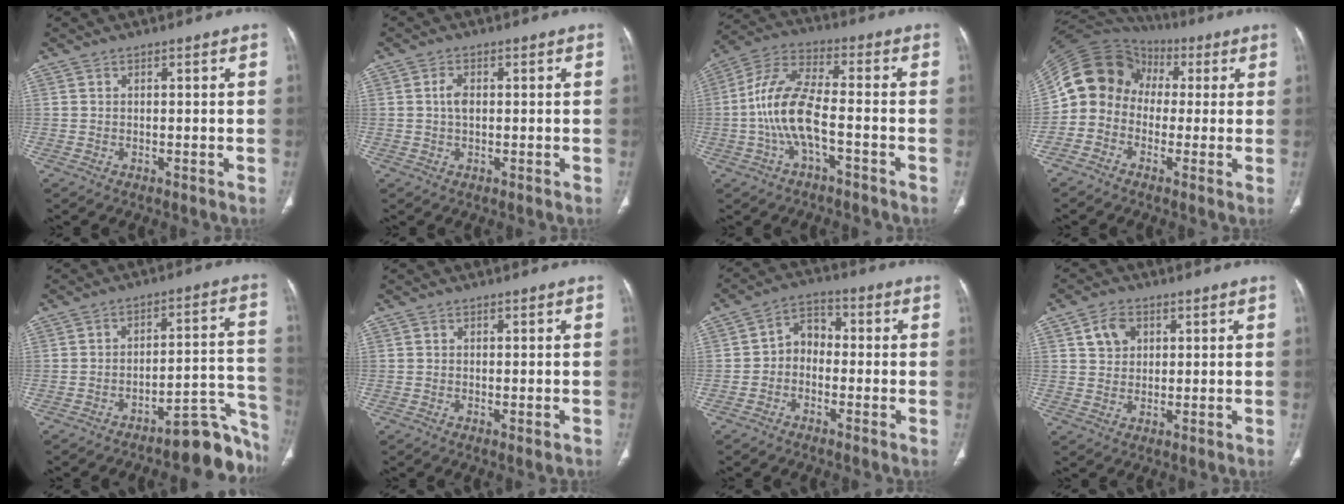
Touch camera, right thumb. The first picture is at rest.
{"total": 2.5, "force": [0.2, 1.4, 2.0], "torque": [-0.039, 0.003, 0.001]}
{"total": 11.6, "force": [-3.0, 4.6, 10.3], "torque": [-0.225, 0.042, -0.058]}
{"total": 13.1, "force": [0.0, 11.5, 6.2], "torque": [-0.103, 0.052, -0.016]}
{"total": 12.6, "force": [-10.2, 3.1, 6.7], "torque": [-0.033, 0.116, -0.143]}
{"total": 4.5, "force": [-0.7, 1.6, 4.1], "torque": [-0.065, -0.016, -0.011]}
{"total": 5.6, "force": [-1.2, 4.4, 3.3], "torque": [-0.034, 0.028, -0.037]}
{"total": 4.9, "force": [2.0, 3.8, 2.4], "torque": [-0.026, -0.006, 0.037]}